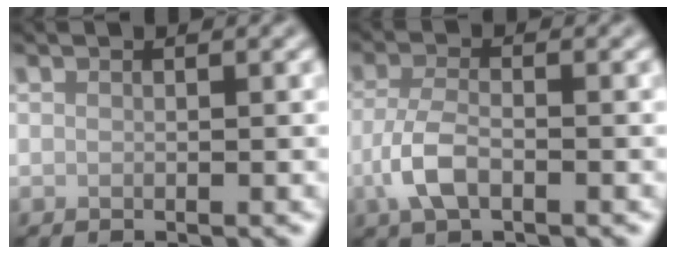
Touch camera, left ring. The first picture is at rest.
{"total": 3.4, "force": [-1.3, 1.6, 2.7], "torque": [-0.061, -0.002, -0.033]}